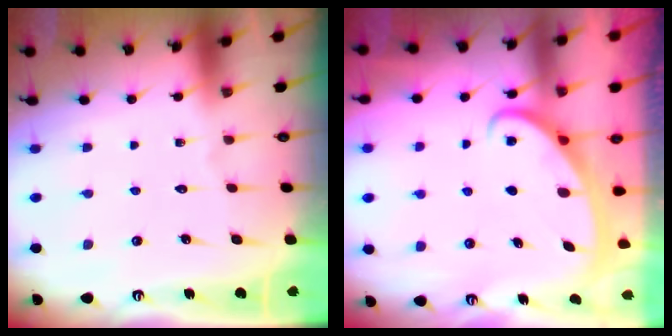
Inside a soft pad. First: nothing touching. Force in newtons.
{"total": 2.7, "press": 2.7, "slide": 0.4}